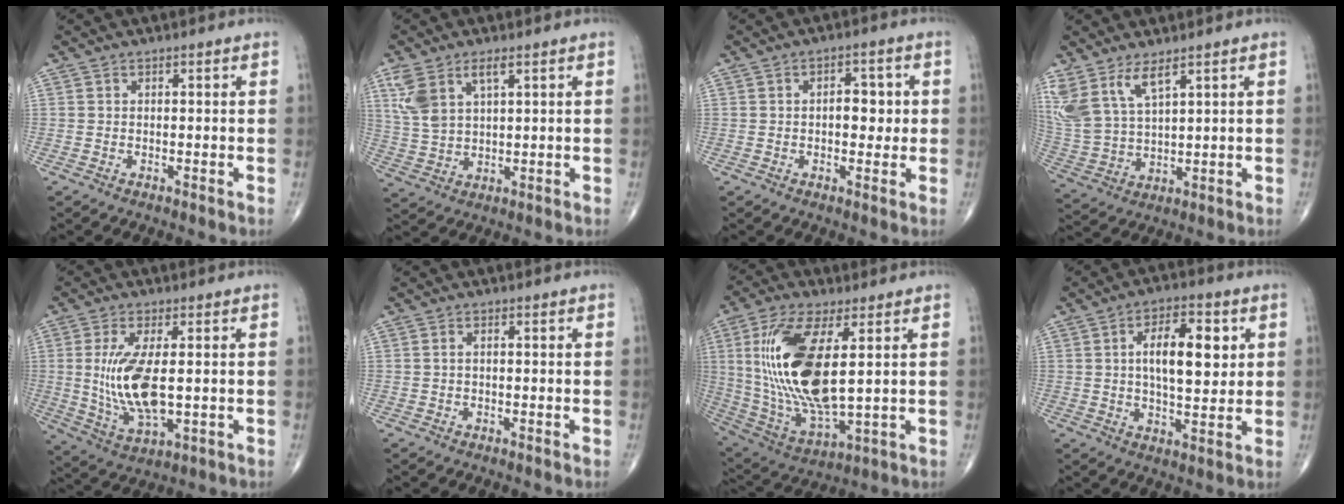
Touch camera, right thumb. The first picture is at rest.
{"total": 8.2, "force": [3.9, 3.7, 6.2], "torque": [-0.137, -0.006, 0.086]}
{"total": 5.0, "force": [0.3, 3.0, 4.0], "torque": [-0.034, 0.004, 0.000]}
{"total": 11.1, "force": [6.7, 4.3, 7.7], "torque": [-0.170, -0.025, 0.153]}
{"total": 12.0, "force": [0.5, 4.7, 11.0], "torque": [-0.230, -0.018, 0.021]}
{"total": 0.8, "force": [0.0, 0.4, 0.7], "torque": [-0.013, 0.000, -0.003]}
{"total": 21.4, "force": [3.7, 8.3, 19.4], "torque": [-0.406, -0.025, 0.079]}
{"total": 11.6, "force": [2.6, 5.2, 10.0], "torque": [-0.138, -0.006, 0.039]}